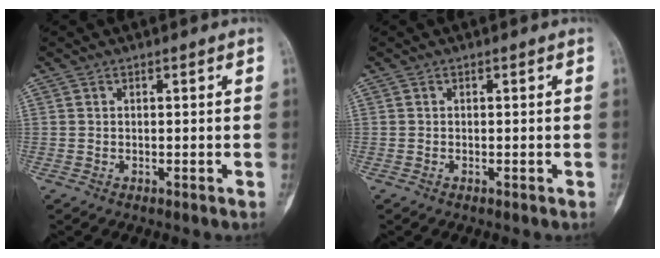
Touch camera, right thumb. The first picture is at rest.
{"total": 0.0}